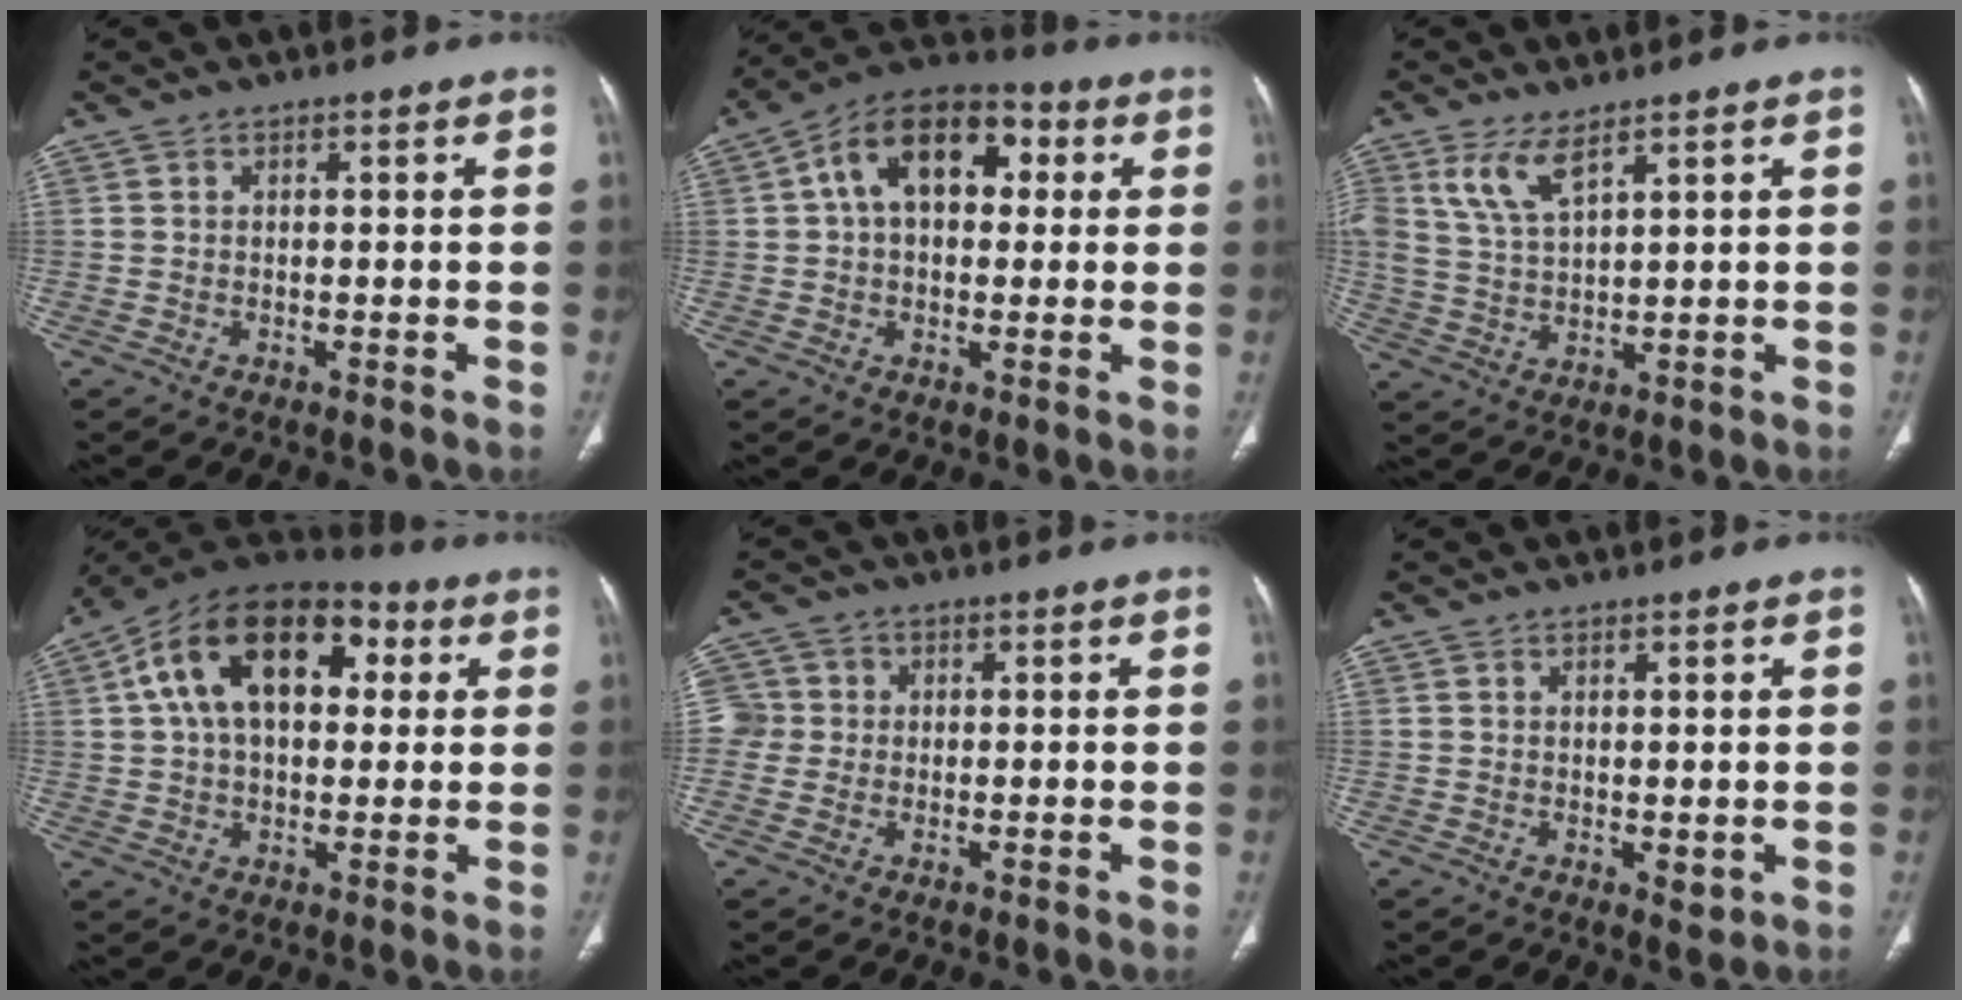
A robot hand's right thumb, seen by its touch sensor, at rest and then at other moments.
{"total": 15.4, "force": [3.5, 9.8, 11.3], "torque": [-0.151, 0.031, 0.047]}
{"total": 6.2, "force": [3.8, 2.0, 4.4], "torque": [-0.095, -0.015, 0.086]}
{"total": 20.1, "force": [5.3, 12.3, 15.0], "torque": [-0.229, 0.029, 0.078]}
{"total": 4.3, "force": [0.1, 4.2, 0.8], "torque": [0.007, 0.012, -0.002]}
{"total": 2.2, "force": [0.6, 0.9, 1.9], "torque": [-0.030, -0.011, 0.016]}